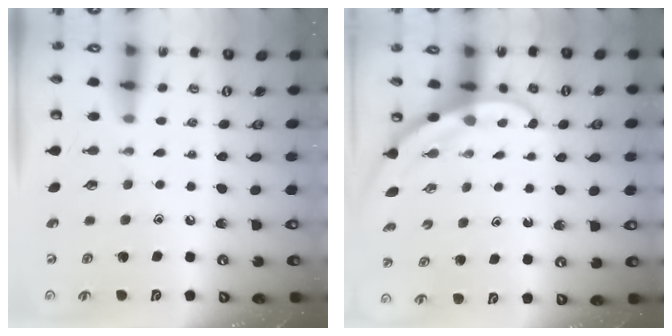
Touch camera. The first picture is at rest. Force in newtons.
{"total": 3.1, "press": 3.1, "slide": 0.2}